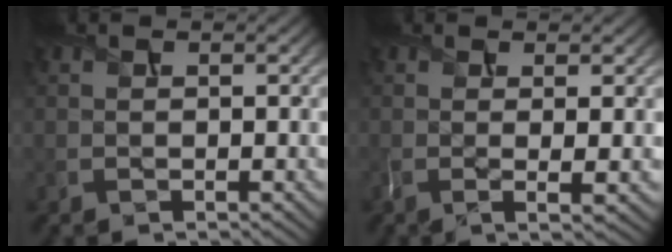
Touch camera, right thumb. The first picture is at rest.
{"total": 2.9, "force": [0.0, 0.3, 2.9], "torque": [-0.054, 0.002, -0.003]}